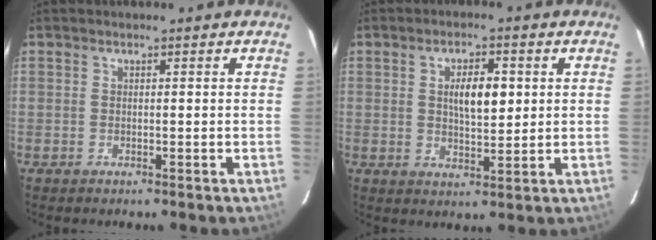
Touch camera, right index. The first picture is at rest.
{"total": 6.1, "force": [1.3, 2.2, 5.5], "torque": [-0.092, 0.005, 0.025]}